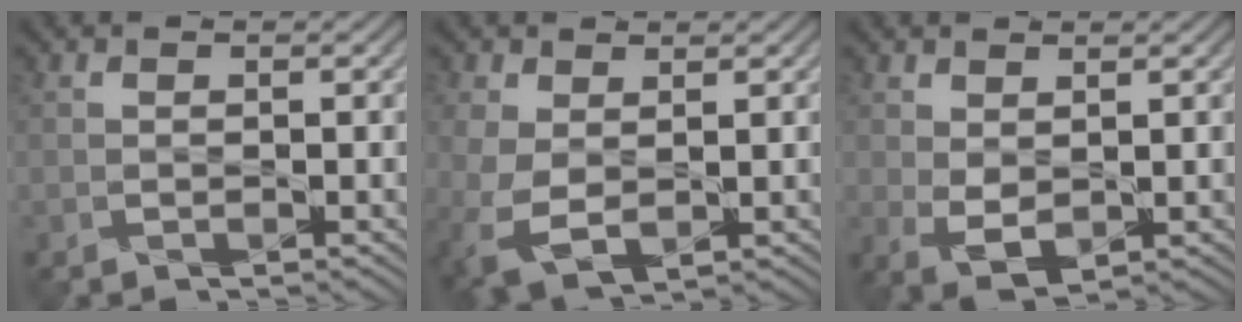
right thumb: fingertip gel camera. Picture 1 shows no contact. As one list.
[{"total": 5.3, "force": [-0.9, 3.3, 4.1], "torque": [-0.116, -0.009, -0.021]}, {"total": 3.1, "force": [0.8, 1.6, 2.5], "torque": [-0.063, -0.005, 0.018]}]